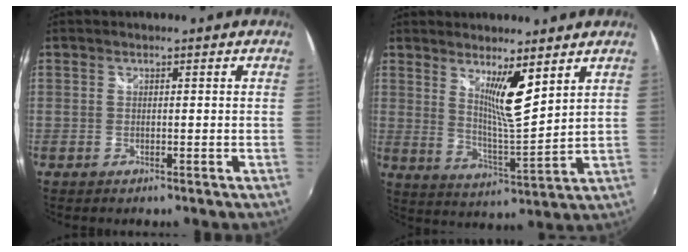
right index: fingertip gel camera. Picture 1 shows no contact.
{"total": 8.2, "force": [5.5, -1.0, 6.1], "torque": [-0.091, -0.021, 0.096]}